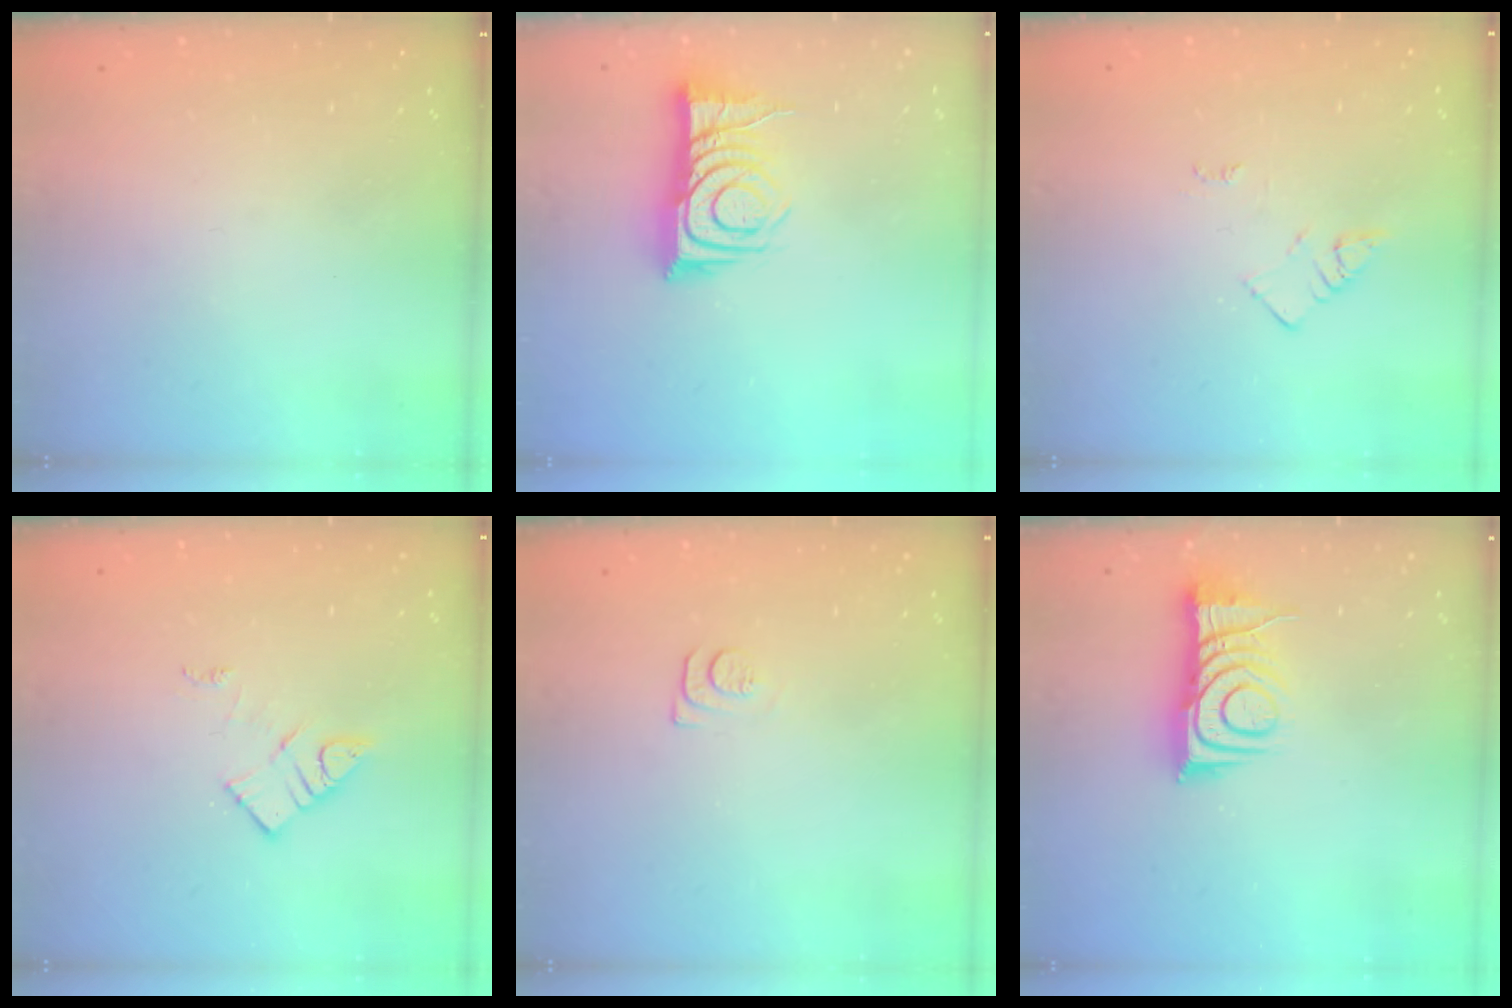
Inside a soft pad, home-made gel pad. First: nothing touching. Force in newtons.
{"total": 11.9, "press": 11.9, "slide": 0.6}
{"total": 3.1, "press": 3.1, "slide": 0.4}
{"total": 8.2, "press": 8.2, "slide": 0.5}
{"total": 4.3, "press": 4.3, "slide": 0.7}
{"total": 10.0, "press": 10.0, "slide": 0.3}